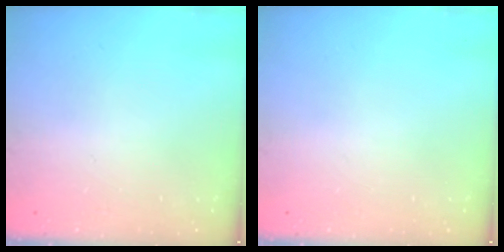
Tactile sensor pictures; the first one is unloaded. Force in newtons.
{"total": 0.0}